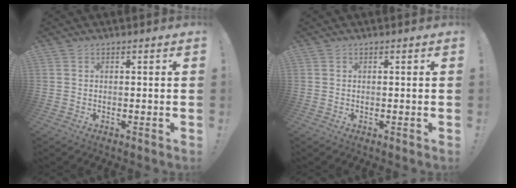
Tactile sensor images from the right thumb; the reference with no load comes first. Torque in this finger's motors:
{"motor_torque": [0.00, 0.00, 0.00, 0.00, 0.01]}